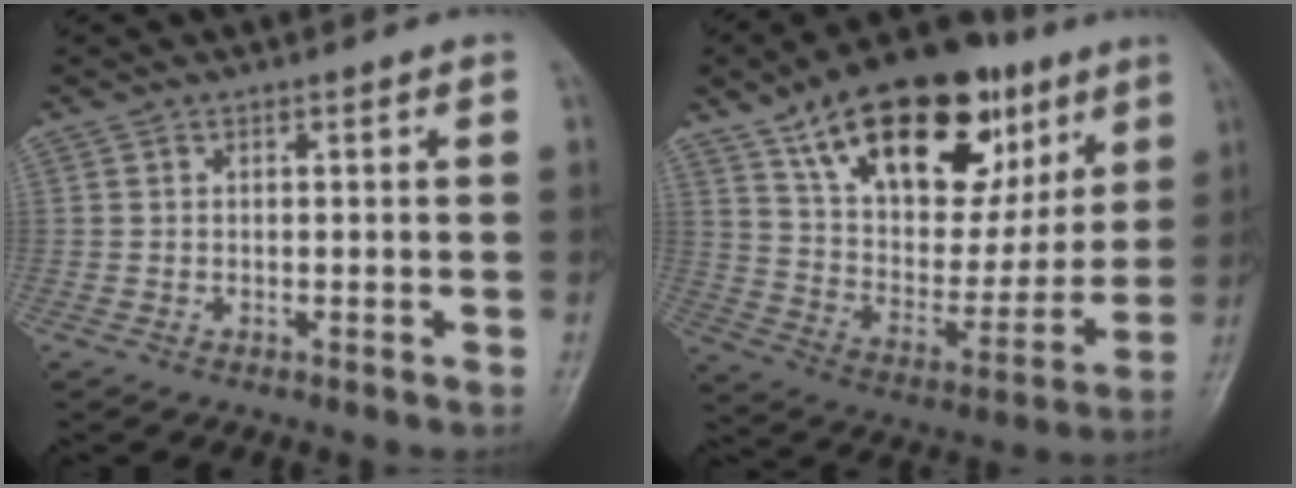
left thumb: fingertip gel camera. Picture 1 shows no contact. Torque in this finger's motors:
{"motor_torque": [0.50, 0.50, 1.62, -1.15, 0.51]}